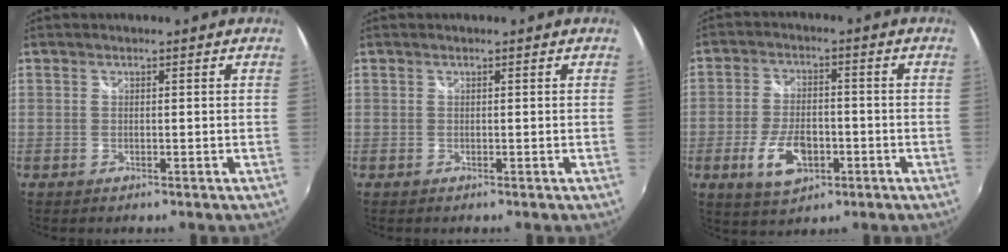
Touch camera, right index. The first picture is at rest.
{"total": 0.0}
{"total": 9.3, "force": [-3.4, 4.9, 7.1], "torque": [-0.147, -0.006, -0.054]}